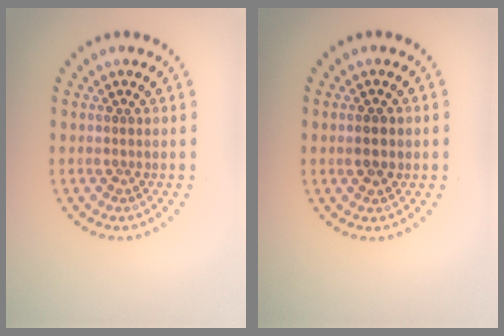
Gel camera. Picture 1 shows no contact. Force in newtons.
{"total": 2.3, "press": 2.2, "slide": 0.2}